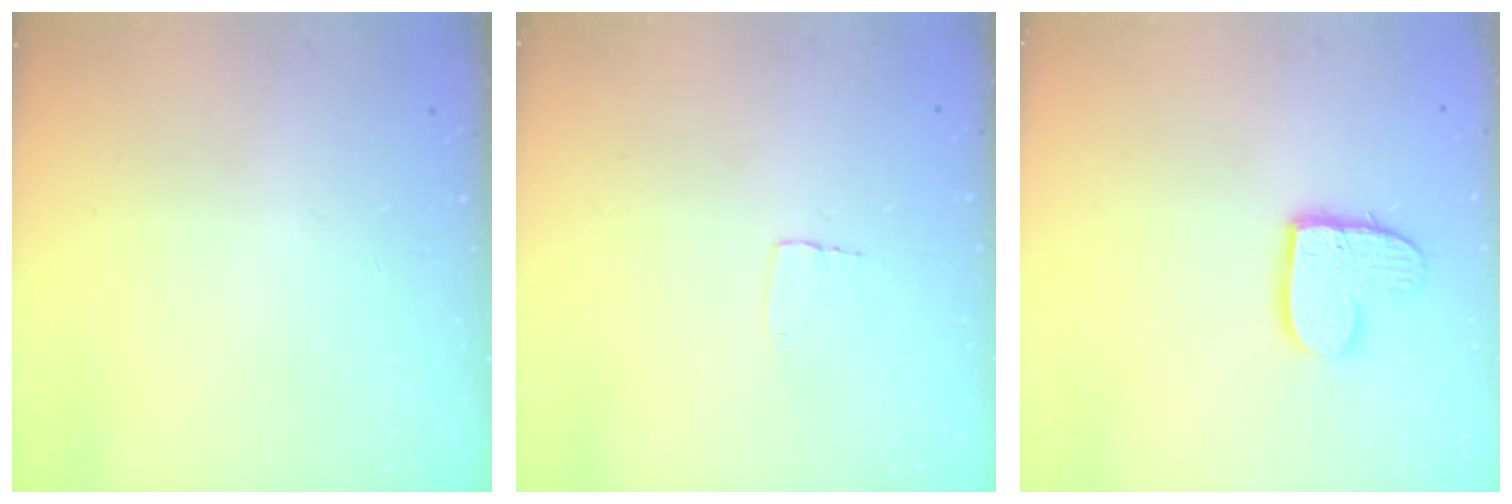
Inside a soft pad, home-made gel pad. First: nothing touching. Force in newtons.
{"total": 2.7, "press": 2.7, "slide": 0.1}
{"total": 10.9, "press": 10.8, "slide": 0.7}